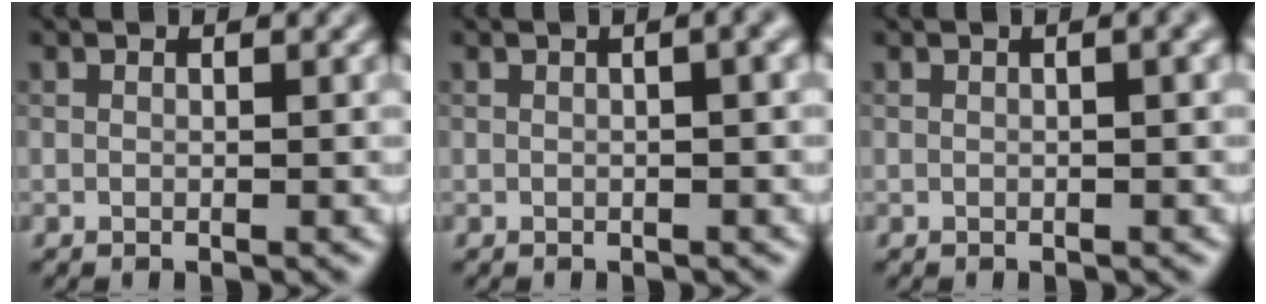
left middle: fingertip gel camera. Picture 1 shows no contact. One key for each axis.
{"total": 3.2, "fx": 0.7, "fy": 1.3, "fz": 2.8, "tx": -0.021, "ty": 0.013, "tz": 0.001}
{"total": 2.2, "fx": 0.5, "fy": 0.7, "fz": 2.0, "tx": -0.019, "ty": 0.007, "tz": 0.003}